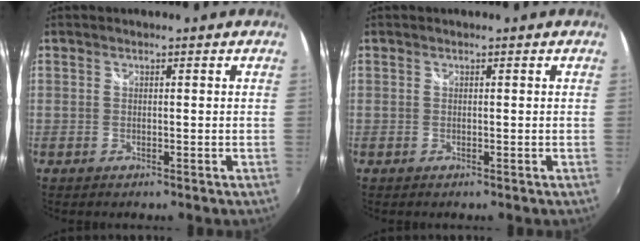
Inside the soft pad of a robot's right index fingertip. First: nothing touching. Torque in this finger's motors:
{"motor_torque": [0.00, 0.00, 0.00, 0.00]}